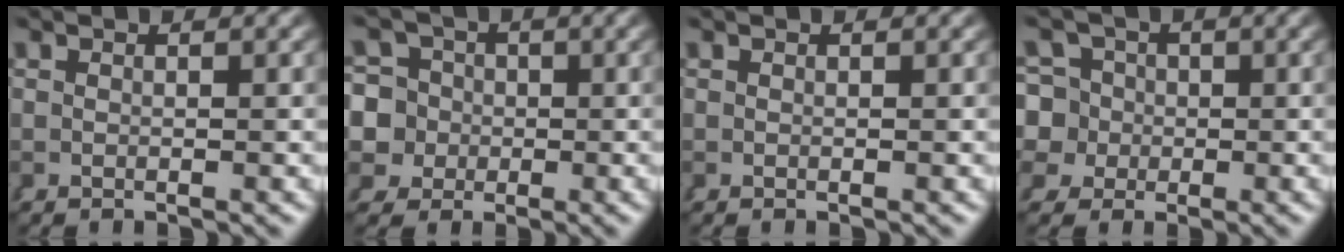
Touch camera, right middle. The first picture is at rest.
{"total": 9.9, "force": [-1.2, 9.3, 3.0], "torque": [-0.082, -0.038, -0.017]}
{"total": 0.0}
{"total": 8.4, "force": [-0.7, 8.0, 2.5], "torque": [-0.065, -0.033, -0.007]}